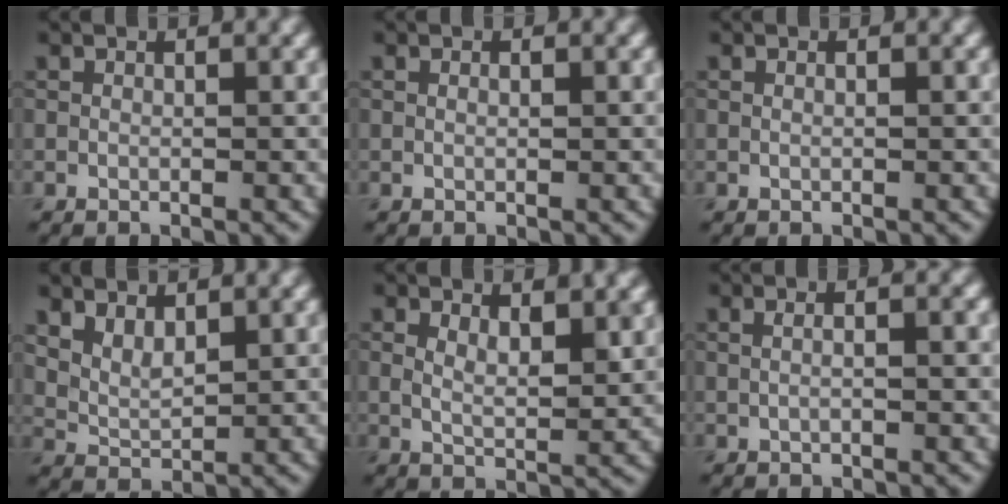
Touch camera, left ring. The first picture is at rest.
{"total": 0.6, "force": [0.1, 0.2, 0.5], "torque": [-0.009, -0.001, 0.002]}
{"total": 0.5, "force": [0.2, 0.2, 0.4], "torque": [-0.005, -0.009, 0.002]}
{"total": 2.7, "force": [1.8, 1.4, 1.6], "torque": [-0.034, -0.004, 0.040]}
{"total": 3.1, "force": [1.4, 1.2, 2.5], "torque": [-0.045, -0.005, 0.027]}
{"total": 4.0, "force": [1.4, 2.1, 3.2], "torque": [-0.023, 0.030, -0.015]}